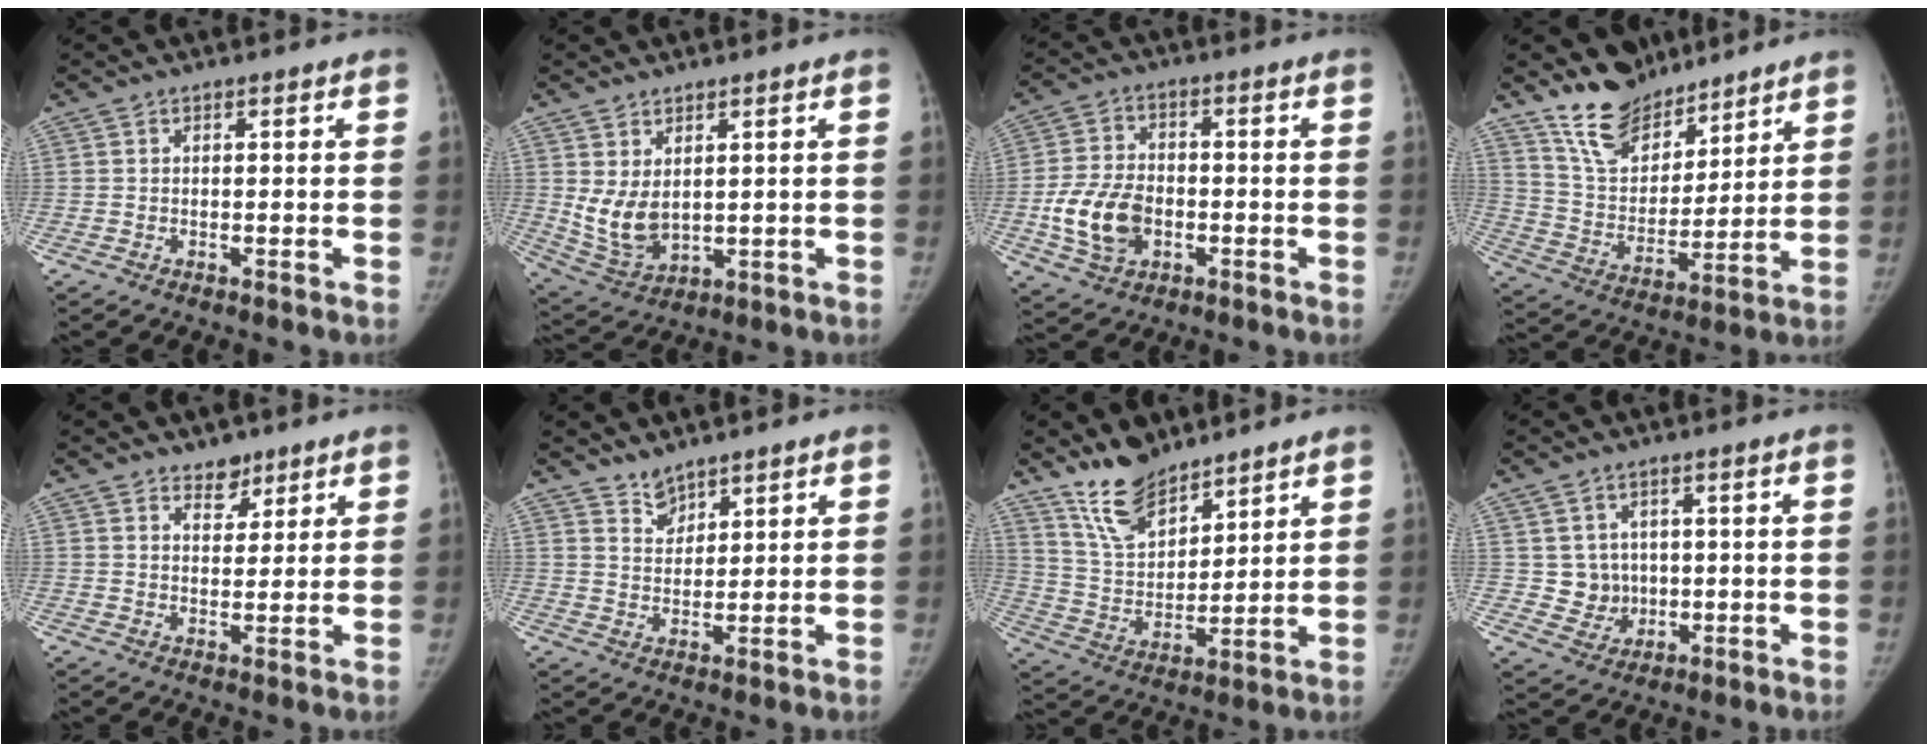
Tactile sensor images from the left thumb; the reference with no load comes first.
{"total": 7.5, "force": [1.6, 4.7, 5.7], "torque": [-0.098, -0.019, 0.054]}
{"total": 11.1, "force": [-2.8, 7.7, 7.5], "torque": [-0.131, 0.012, -0.049]}
{"total": 12.9, "force": [10.9, 6.0, 3.4], "torque": [-0.024, -0.076, 0.212]}
{"total": 3.9, "force": [3.0, 2.3, 1.1], "torque": [0.006, -0.022, 0.049]}
{"total": 3.7, "force": [3.3, 1.6, 0.5], "torque": [0.011, -0.027, 0.063]}
{"total": 11.4, "force": [9.3, 4.8, 4.5], "torque": [-0.057, -0.063, 0.187]}
{"total": 5.5, "force": [0.5, 5.3, 1.3], "torque": [0.011, 0.003, 0.014]}